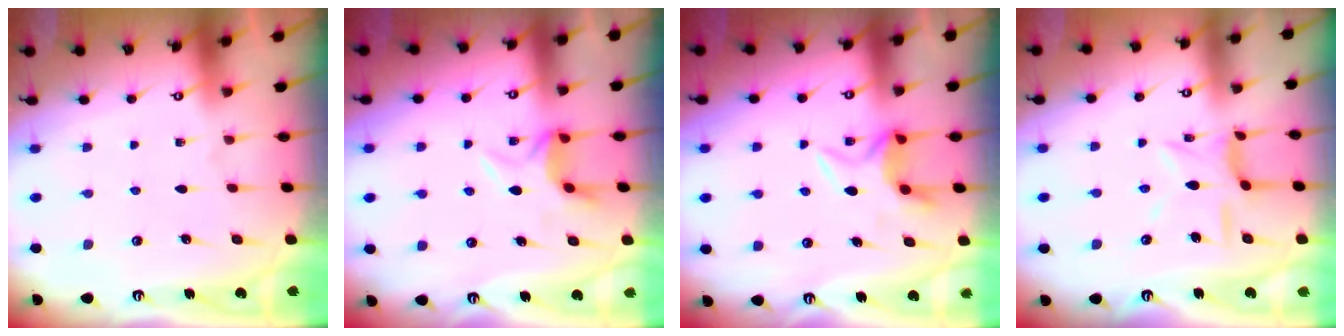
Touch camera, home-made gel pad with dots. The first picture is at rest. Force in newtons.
{"total": 6.0, "press": 5.9, "slide": 1.3}
{"total": 5.0, "press": 4.8, "slide": 1.3}
{"total": 7.7, "press": 7.7, "slide": 0.5}